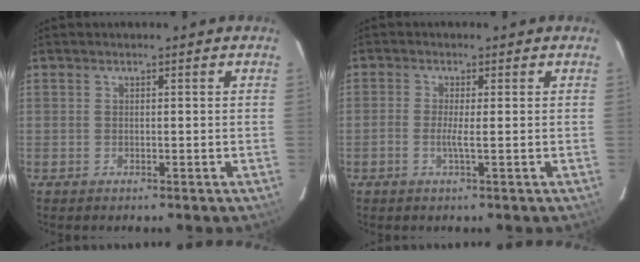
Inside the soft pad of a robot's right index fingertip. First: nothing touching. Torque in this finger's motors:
{"motor_torque": [-0.06, -0.01, -0.07, 0.01]}